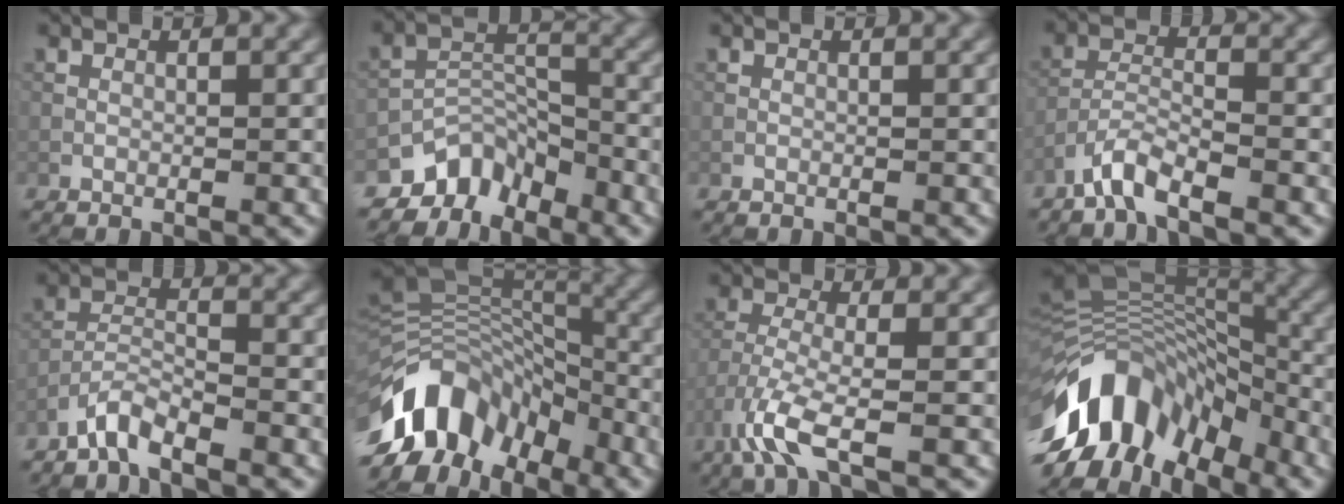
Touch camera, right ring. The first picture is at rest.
{"total": 5.2, "force": [-4.2, 2.7, 1.4], "torque": [-0.011, 0.001, -0.085]}
{"total": 0.0}
{"total": 3.1, "force": [-2.6, 0.5, 1.6], "torque": [-0.031, 0.006, -0.059]}
{"total": 2.9, "force": [-2.6, 0.4, 1.3], "torque": [-0.023, 0.007, -0.058]}
{"total": 12.3, "force": [-7.0, 7.6, 6.6], "torque": [-0.130, 0.024, -0.139]}
{"total": 4.7, "force": [-3.0, 0.9, 3.5], "torque": [-0.086, -0.014, -0.071]}
{"total": 13.1, "force": [-6.6, 7.7, 8.3], "torque": [-0.169, 0.023, -0.119]}